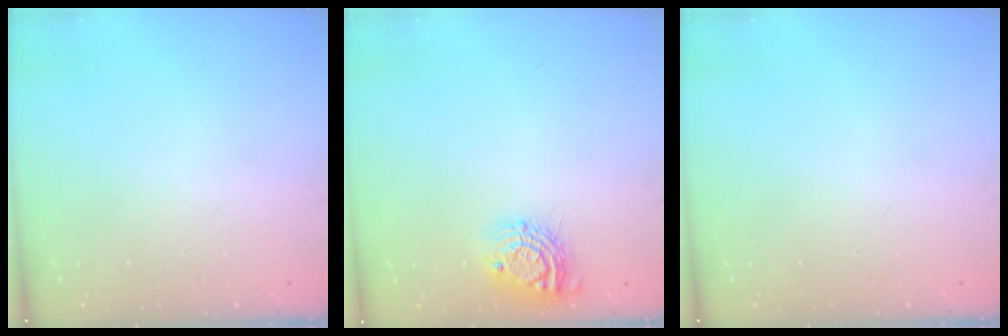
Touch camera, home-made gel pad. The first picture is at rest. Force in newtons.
{"total": 9.6, "press": 9.6, "slide": 0.5}
{"total": 0.0}